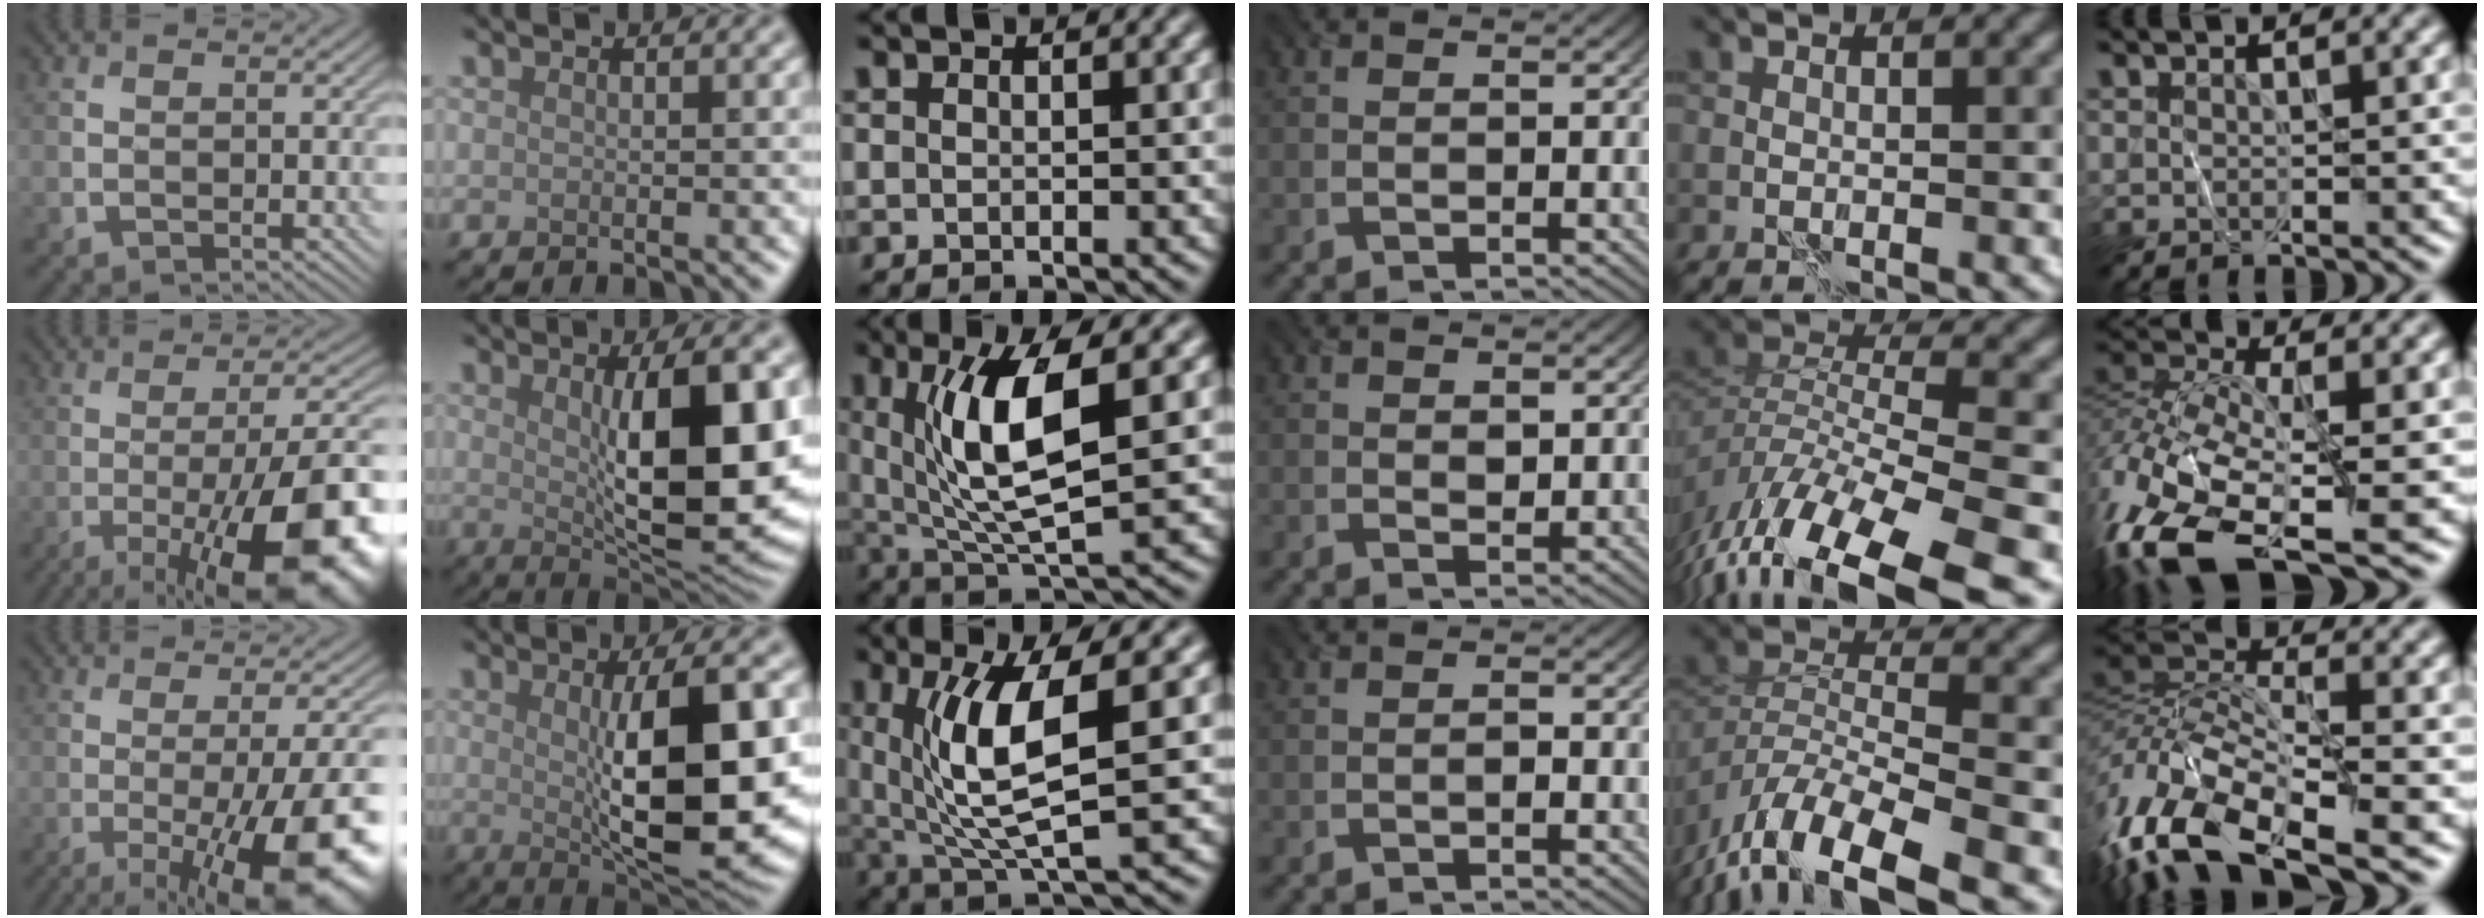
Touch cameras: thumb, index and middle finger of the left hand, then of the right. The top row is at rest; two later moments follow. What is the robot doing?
{"motion": "wrap", "object": "ribbon"}